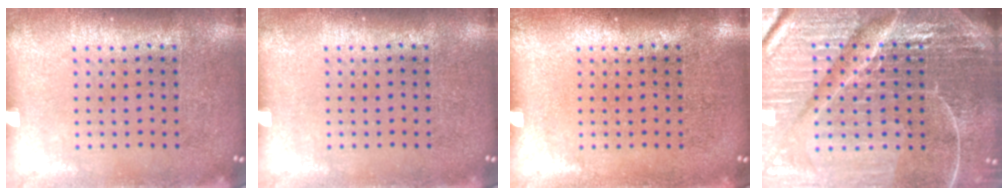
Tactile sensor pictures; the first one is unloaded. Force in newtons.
{"total": 0.0}
{"total": 0.0}
{"total": 7.0, "press": 6.1, "slide": 3.4}